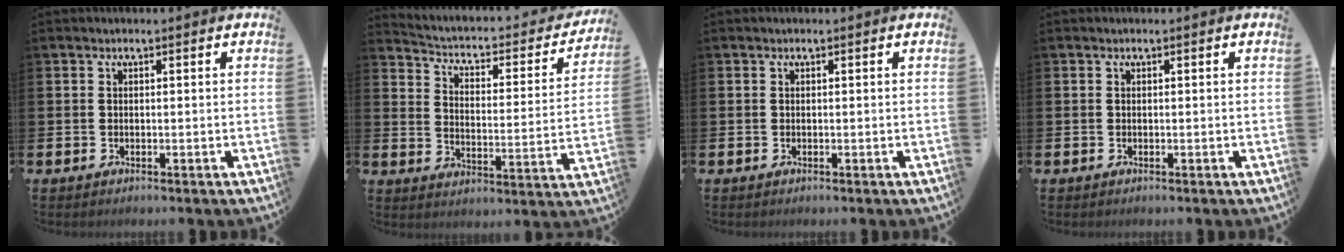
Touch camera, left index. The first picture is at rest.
{"total": 3.9, "force": [3.0, 1.8, 1.7], "torque": [-0.058, -0.027, 0.040]}
{"total": 0.0}
{"total": 0.0}